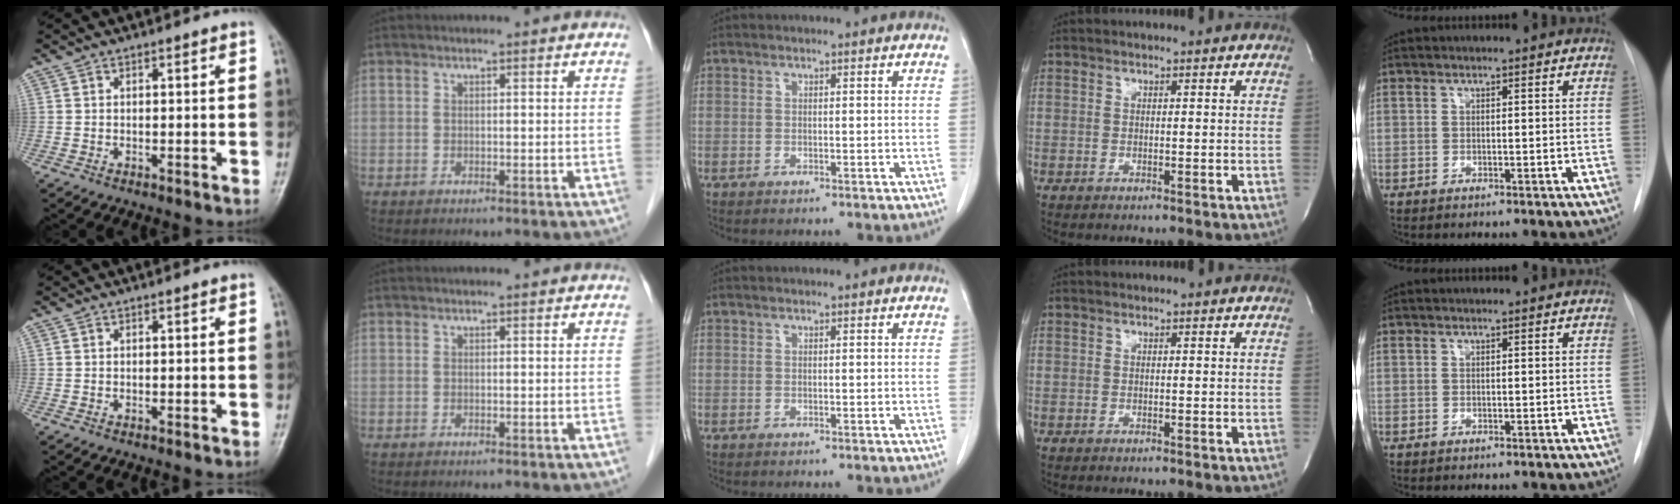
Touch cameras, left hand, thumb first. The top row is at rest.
{}